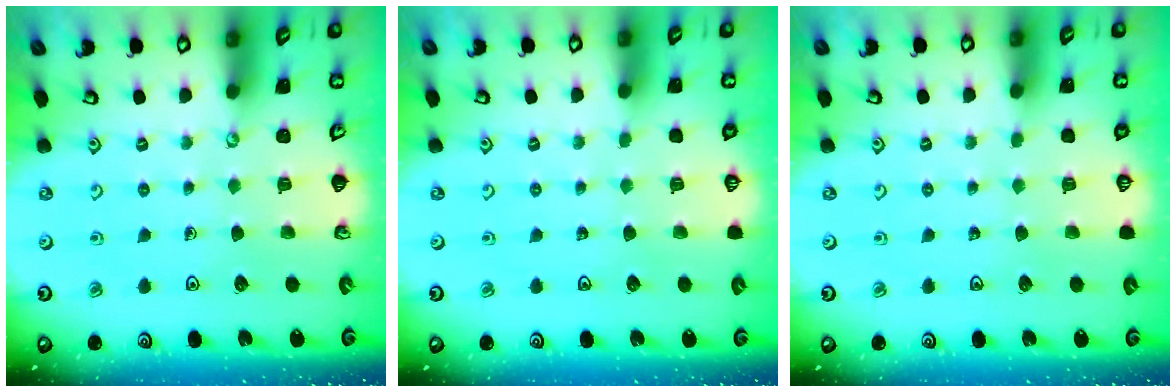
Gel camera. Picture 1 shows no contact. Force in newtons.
{"total": 0.0}
{"total": 0.0}